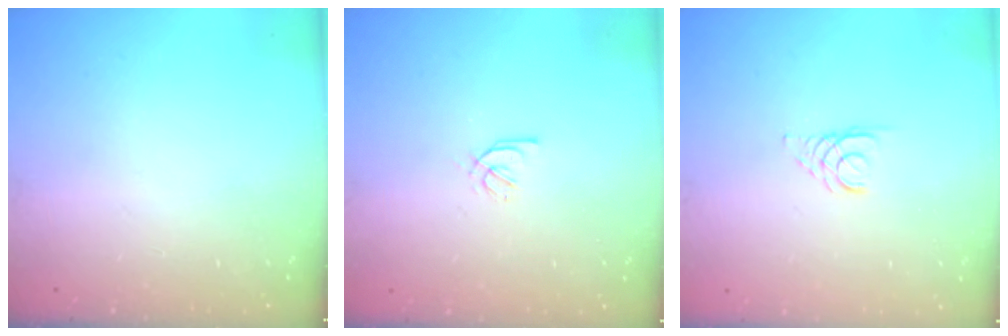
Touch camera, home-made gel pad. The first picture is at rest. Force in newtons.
{"total": 1.8, "press": 1.8, "slide": 0.4}
{"total": 2.6, "press": 2.6, "slide": 0.2}